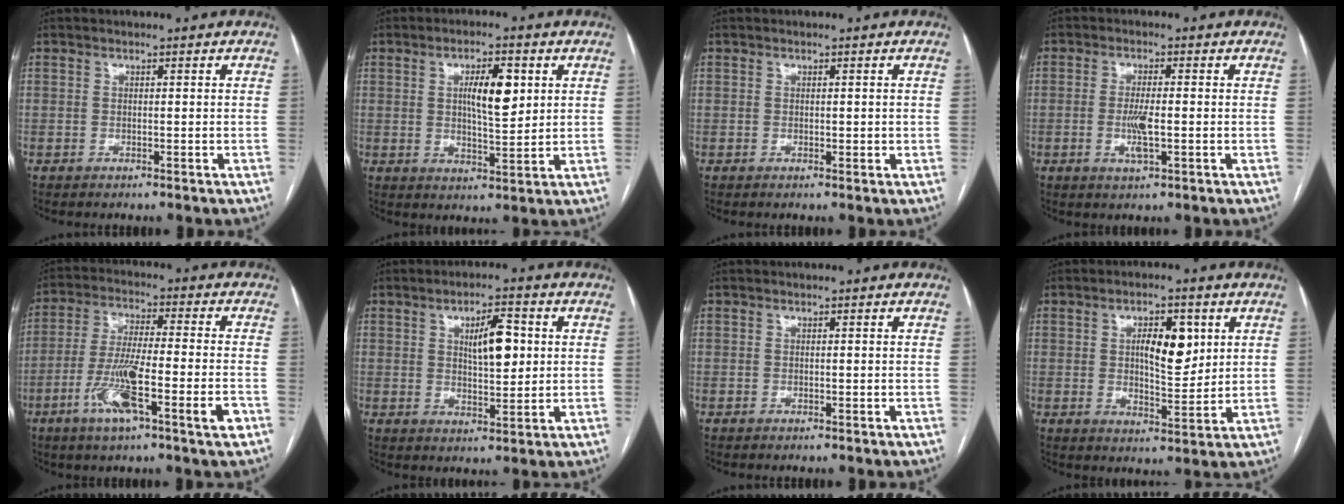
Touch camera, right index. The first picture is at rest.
{"total": 7.3, "force": [2.1, 2.1, 6.6], "torque": [-0.109, 0.003, 0.038]}
{"total": 1.0, "force": [0.2, 0.7, 0.6], "torque": [-0.007, -0.002, 0.005]}
{"total": 4.1, "force": [-0.7, 0.8, 4.0], "torque": [-0.082, -0.006, -0.012]}
{"total": 12.7, "force": [-5.1, 1.0, 11.6], "torque": [-0.213, -0.006, -0.088]}
{"total": 7.1, "force": [1.9, 2.4, 6.4], "torque": [-0.103, 0.006, 0.035]}
{"total": 0.0}
{"total": 7.7, "force": [2.5, 3.0, 6.6], "torque": [-0.103, 0.001, 0.043]}